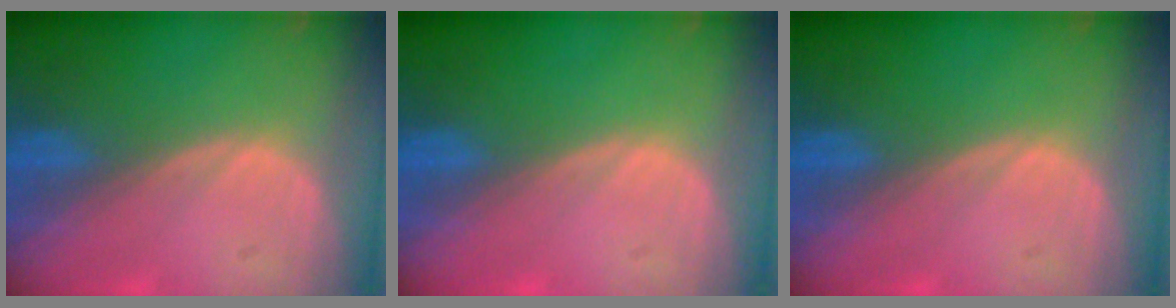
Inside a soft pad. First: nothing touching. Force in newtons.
{"total": 0.0}
{"total": 0.0}